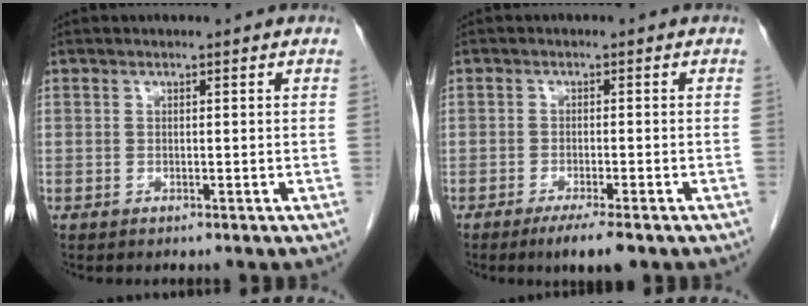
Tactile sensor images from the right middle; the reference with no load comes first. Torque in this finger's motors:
{"motor_torque": [0.83, -0.40, 0.09, 0.04]}